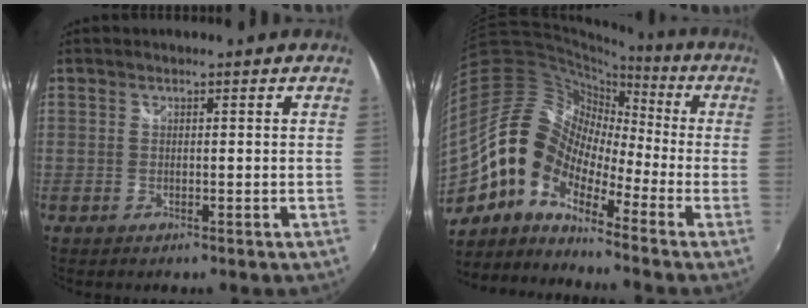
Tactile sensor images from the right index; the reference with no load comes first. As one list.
[{"total": 12.7, "force": [-7.0, 7.5, 7.5], "torque": [-0.126, 0.021, -0.158]}]